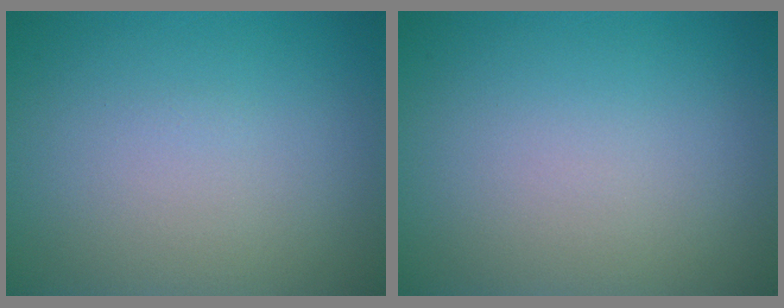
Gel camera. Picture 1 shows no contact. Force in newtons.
{"total": 0.0}